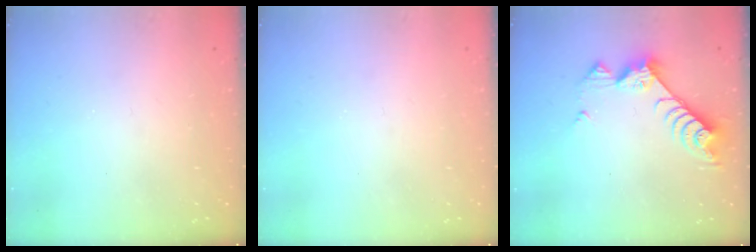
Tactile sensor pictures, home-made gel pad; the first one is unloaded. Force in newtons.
{"total": 0.7, "press": 0.7, "slide": 0.1}
{"total": 8.4, "press": 8.3, "slide": 0.7}